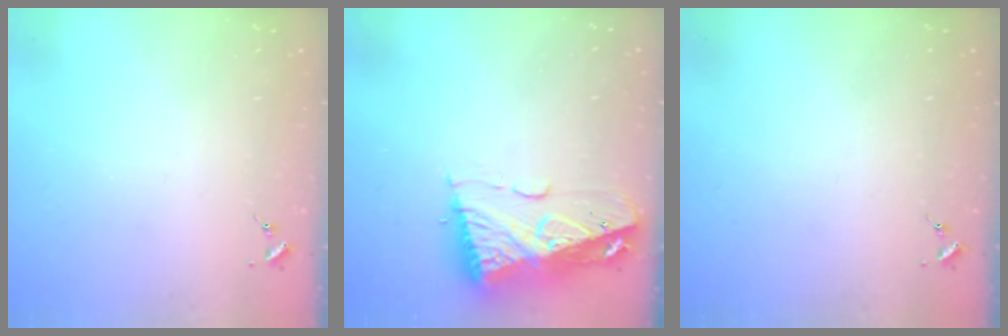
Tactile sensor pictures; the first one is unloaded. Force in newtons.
{"total": 10.8, "press": 10.7, "slide": 1.0}
{"total": 0.0}